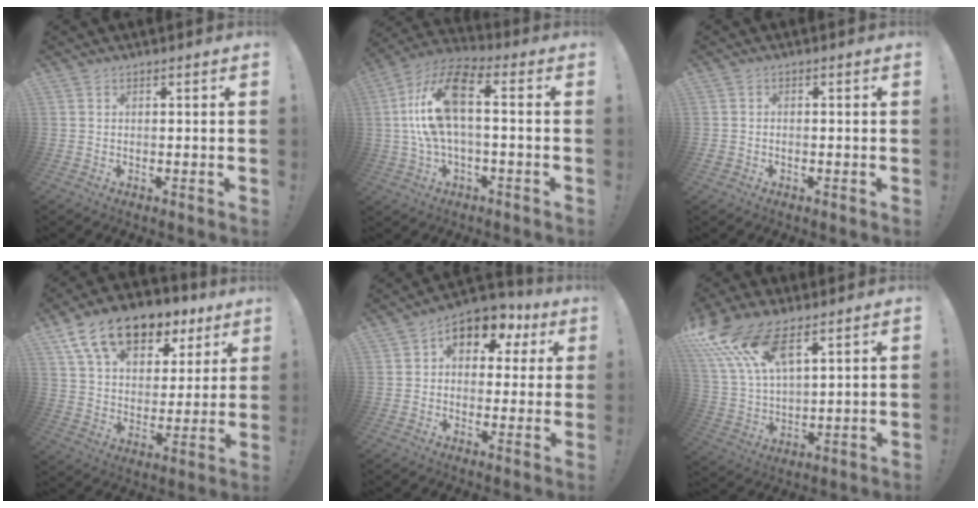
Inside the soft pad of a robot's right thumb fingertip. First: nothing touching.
{"total": 16.2, "force": [1.3, 7.1, 14.5], "torque": [-0.275, 0.013, 0.021]}
{"total": 1.3, "force": [-1.0, 0.8, 0.3], "torque": [-0.010, 0.006, -0.017]}
{"total": 17.3, "force": [11.2, 9.7, 8.9], "torque": [-0.149, -0.063, 0.204]}
{"total": 9.0, "force": [4.0, 6.5, 4.7], "torque": [-0.064, -0.022, 0.076]}
{"total": 16.1, "force": [10.4, 7.1, 10.1], "torque": [-0.220, -0.050, 0.191]}